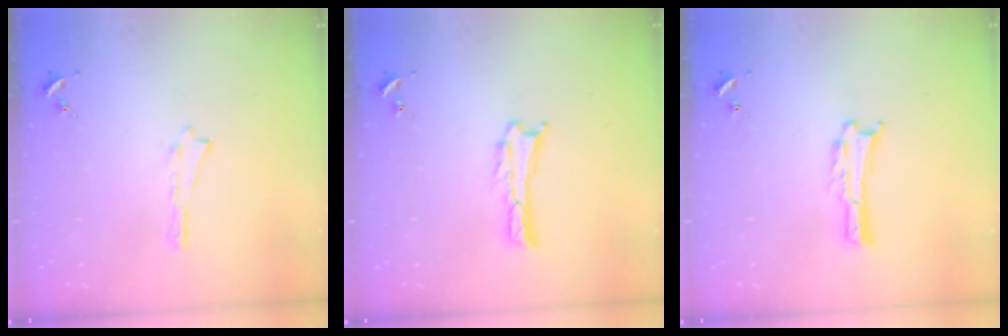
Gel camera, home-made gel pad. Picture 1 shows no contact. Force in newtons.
{"total": 0.0}
{"total": 0.0}